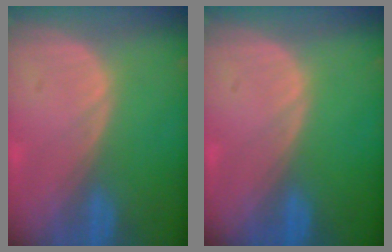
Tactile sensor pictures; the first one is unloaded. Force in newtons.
{"total": 0.0}